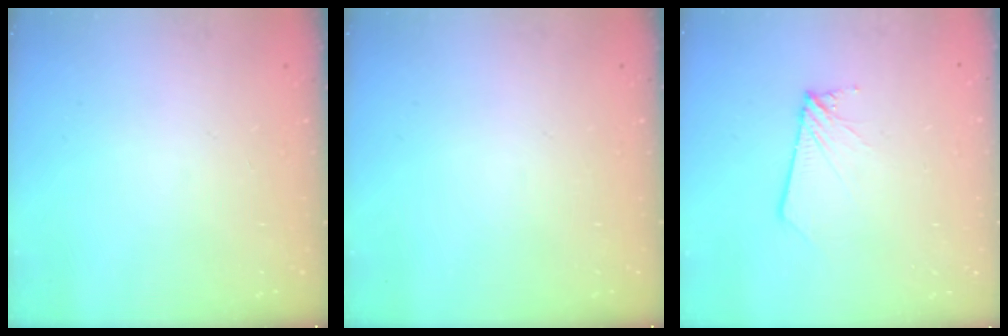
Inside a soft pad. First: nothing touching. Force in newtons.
{"total": 0.0}
{"total": 3.1, "press": 3.1, "slide": 0.5}